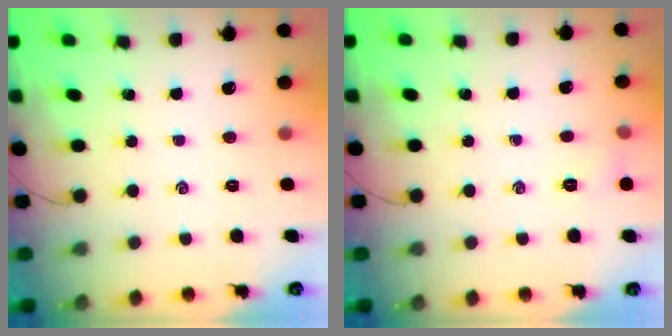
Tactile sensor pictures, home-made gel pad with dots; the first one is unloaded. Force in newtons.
{"total": 4.3, "press": 4.1, "slide": 1.3}